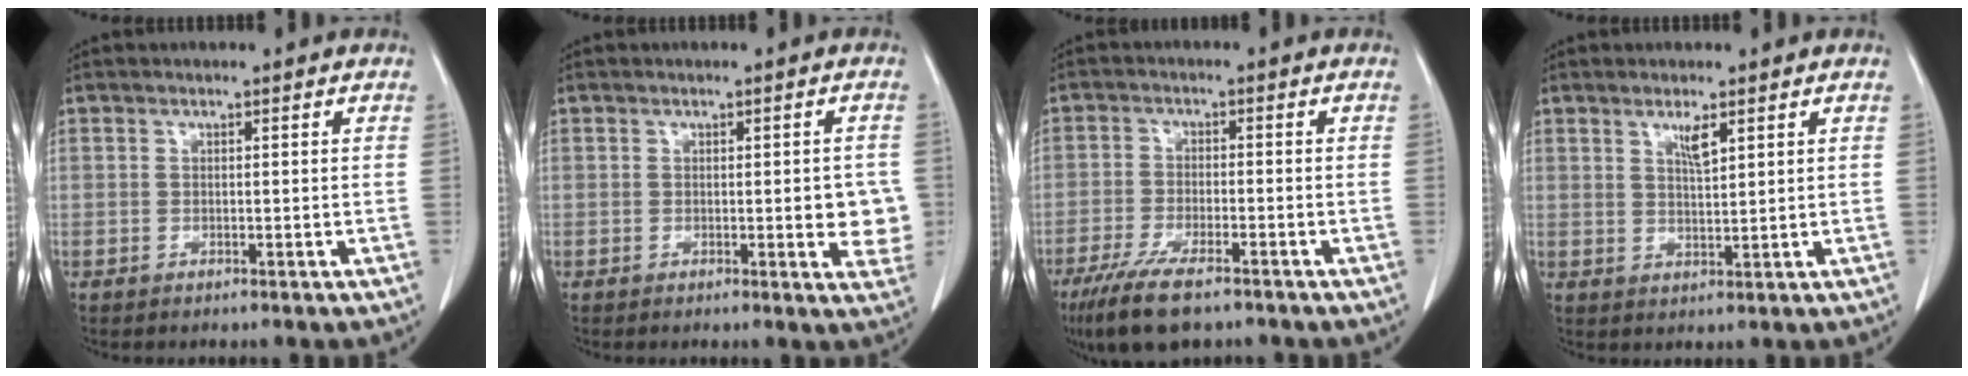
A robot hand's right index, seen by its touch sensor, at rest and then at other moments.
{"total": 4.9, "force": [-0.4, 1.5, 4.7], "torque": [-0.041, -0.003, -0.007]}
{"total": 9.6, "force": [-6.8, 2.4, 6.3], "torque": [-0.114, -0.020, -0.114]}
{"total": 2.8, "force": [1.6, 0.3, 2.2], "torque": [-0.043, -0.004, 0.032]}